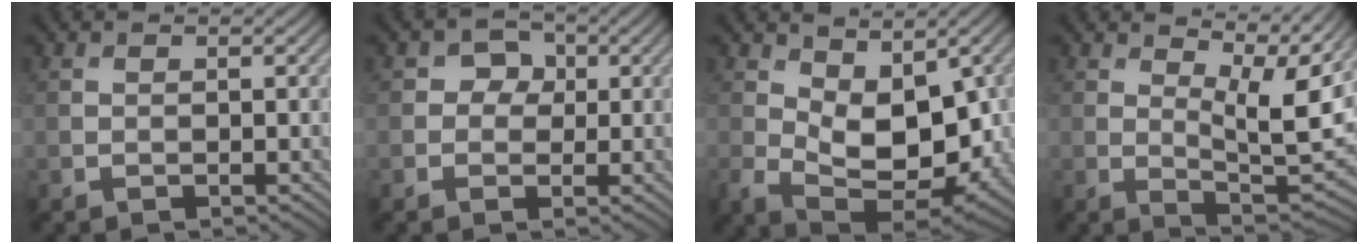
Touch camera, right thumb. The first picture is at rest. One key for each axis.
{"total": 2.9, "fx": 0.3, "fy": 2.6, "fz": 1.2, "tx": -0.013, "ty": 0.003, "tz": -0.009}
{"total": 9.6, "fx": 1.2, "fy": 6.0, "fz": 7.4, "tx": -0.151, "ty": -0.033, "tz": 0.027}
{"total": 9.2, "fx": 5.2, "fy": 2.6, "fz": 7.1, "tx": -0.128, "ty": -0.006, "tz": 0.079}